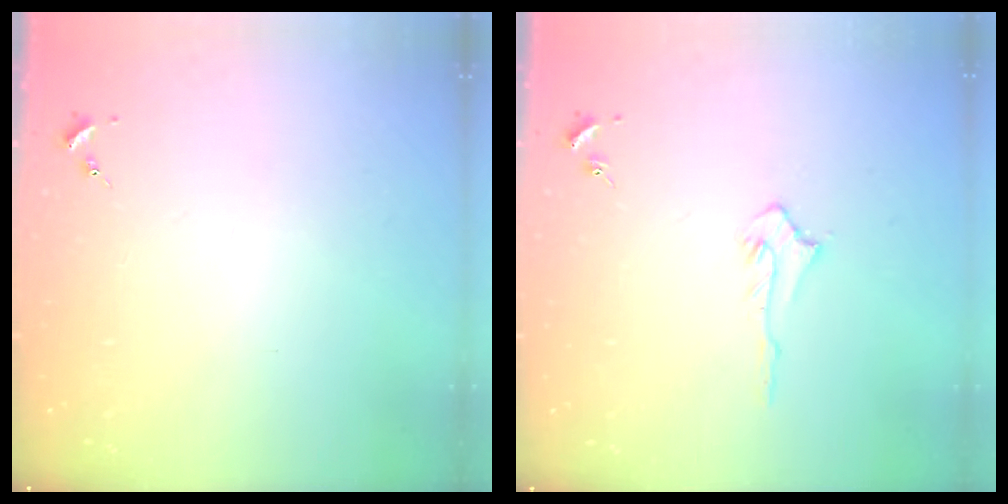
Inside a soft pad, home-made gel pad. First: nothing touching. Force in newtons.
{"total": 4.1, "press": 4.0, "slide": 0.6}